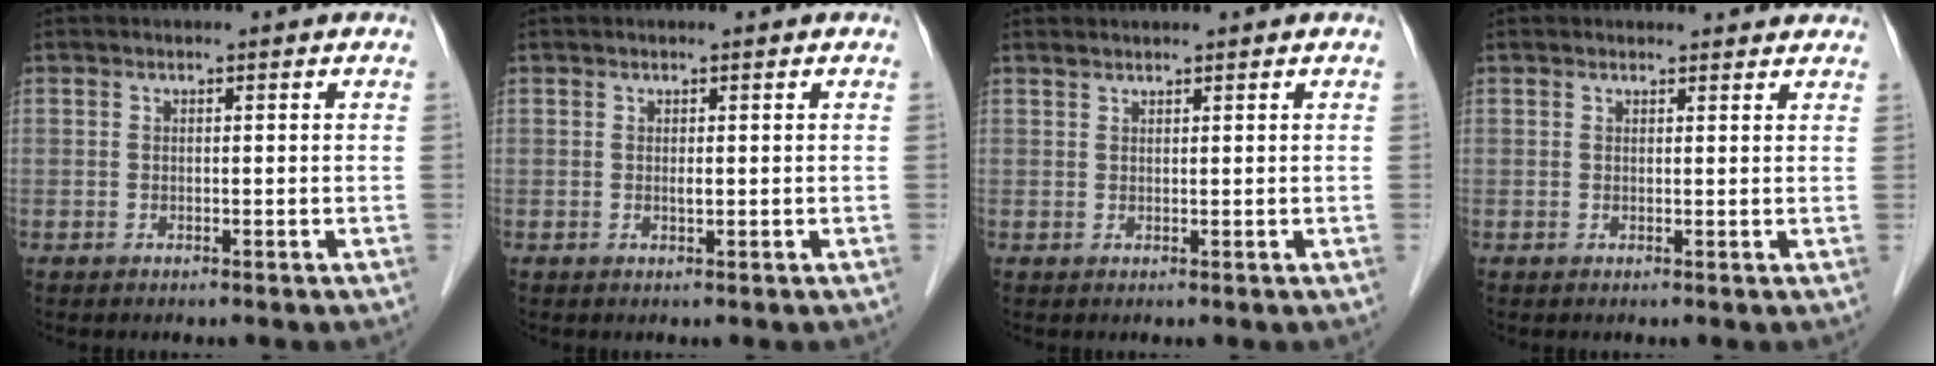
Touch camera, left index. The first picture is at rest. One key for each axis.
{"total": 0.6, "fx": 0.1, "fy": 0.1, "fz": 0.6, "tx": -0.013, "ty": -0.002, "tz": 0.002}
{"total": 0.9, "fx": 0.9, "fy": 0.0, "fz": 0.1, "tx": -0.007, "ty": 0.007, "tz": 0.022}
{"total": 3.5, "fx": 3.3, "fy": 1.0, "fz": 0.4, "tx": -0.005, "ty": 0.011, "tz": 0.030}